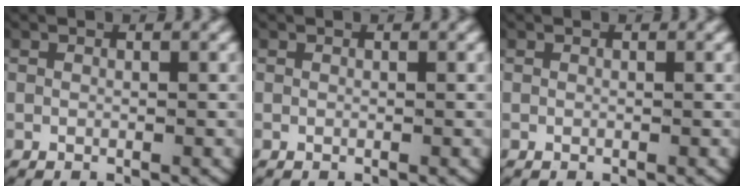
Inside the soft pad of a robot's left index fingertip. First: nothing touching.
{"total": 0.0}
{"total": 0.0}